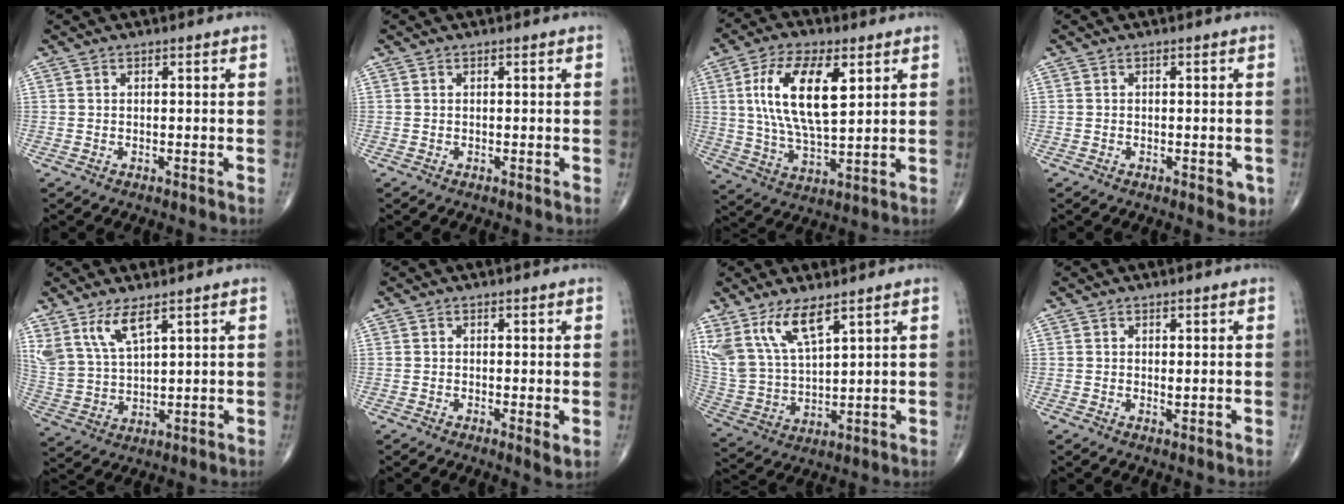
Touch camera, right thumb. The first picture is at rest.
{"total": 0.0}
{"total": 15.5, "force": [4.6, 6.5, 13.3], "torque": [-0.247, -0.013, 0.089]}
{"total": 2.3, "force": [-0.9, 1.1, 1.8], "torque": [-0.010, 0.000, -0.010]}
{"total": 8.2, "force": [5.4, 2.6, 5.6], "torque": [-0.114, -0.025, 0.120]}
{"total": 1.9, "force": [-0.3, 0.4, 1.9], "torque": [-0.036, -0.009, -0.010]}
{"total": 12.2, "force": [7.7, 4.4, 8.4], "torque": [-0.170, -0.028, 0.169]}
{"total": 0.6, "force": [0.2, 0.2, 0.6], "torque": [-0.011, -0.004, 0.003]}